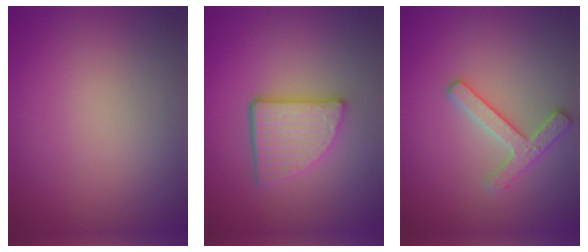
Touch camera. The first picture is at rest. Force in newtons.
{"total": 4.7, "press": 3.5, "slide": 3.3}
{"total": 2.7, "press": 2.6, "slide": 0.7}